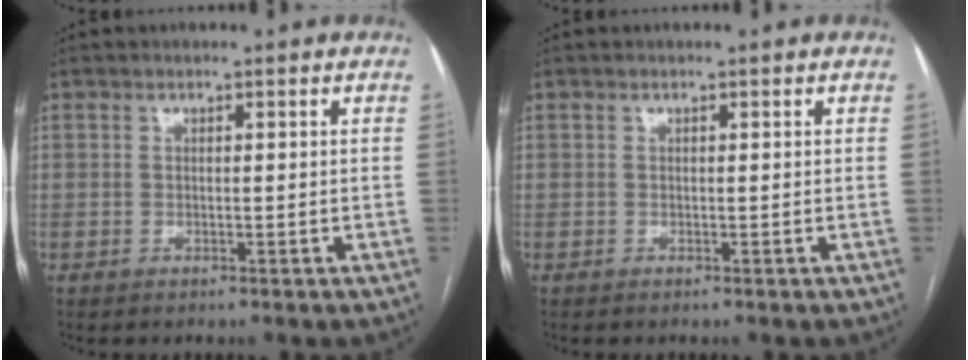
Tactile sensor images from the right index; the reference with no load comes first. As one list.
[{"total": 0.0}]